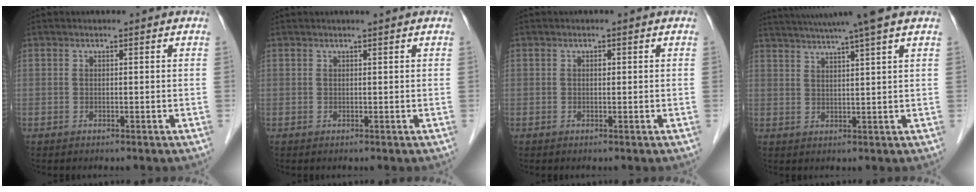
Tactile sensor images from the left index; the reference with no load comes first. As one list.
[{"total": 1.2, "force": [1.1, -0.2, 0.4], "torque": [-0.006, 0.006, 0.021]}, {"total": 0.5, "force": [0.1, 0.3, 0.4], "torque": [-0.008, 0.001, 0.001]}, {"total": 11.9, "force": [9.9, -1.5, 6.4], "torque": [-0.112, 0.014, 0.135]}]